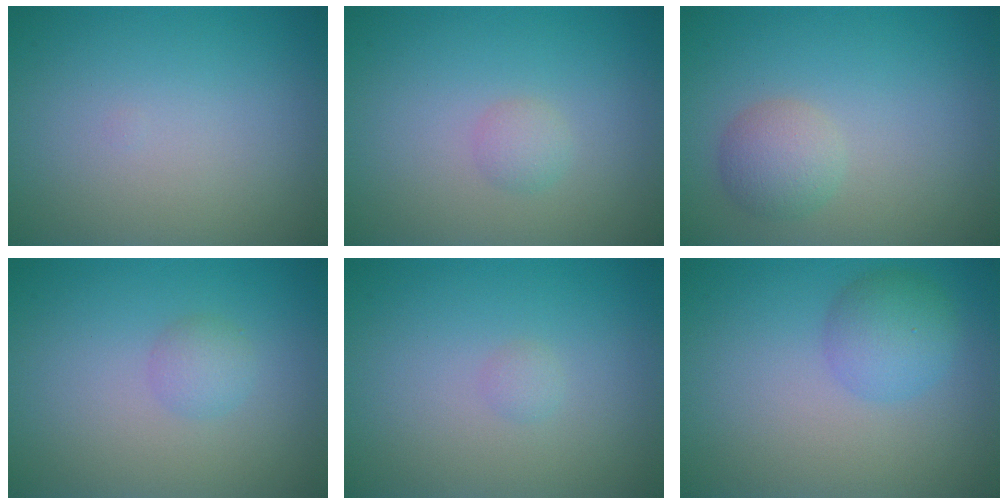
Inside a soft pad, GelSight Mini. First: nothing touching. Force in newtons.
{"total": 1.2, "press": 1.2, "slide": 0.0}
{"total": 2.4, "press": 2.4, "slide": 0.1}
{"total": 1.5, "press": 1.5, "slide": 0.1}
{"total": 0.6, "press": 0.6, "slide": 0.0}
{"total": 3.0, "press": 3.0, "slide": 0.1}